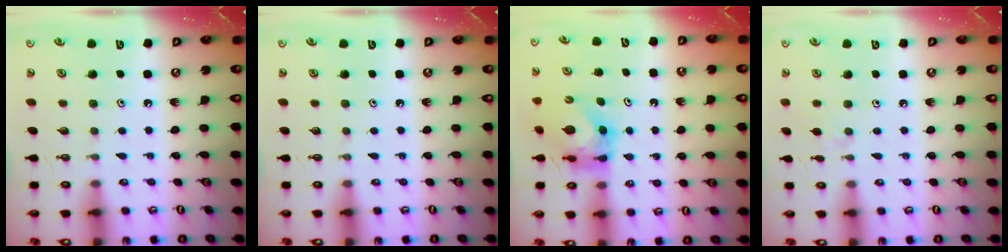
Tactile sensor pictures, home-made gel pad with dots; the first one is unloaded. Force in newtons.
{"total": 0.0}
{"total": 6.0, "press": 6.0, "slide": 0.3}
{"total": 4.1, "press": 4.0, "slide": 0.6}